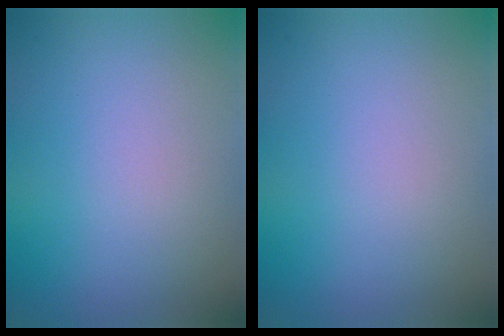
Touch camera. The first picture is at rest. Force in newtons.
{"total": 0.0}